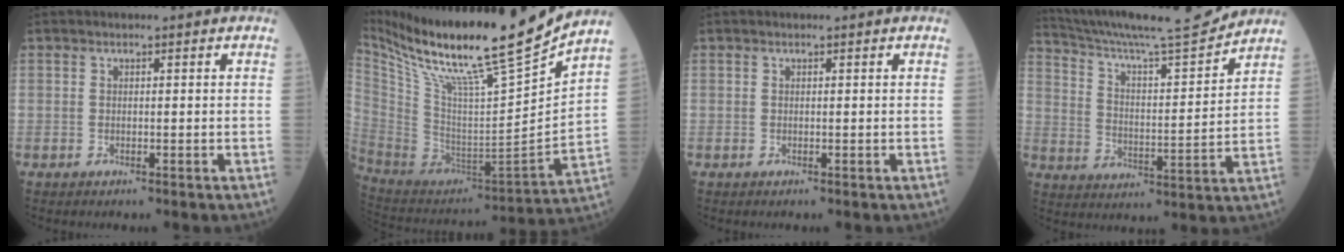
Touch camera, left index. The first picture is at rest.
{"total": 24.4, "force": [19.7, -0.4, 14.3], "torque": [-0.250, -0.044, 0.338]}
{"total": 0.0}
{"total": 16.9, "force": [16.0, -0.7, 5.4], "torque": [-0.104, -0.026, 0.253]}